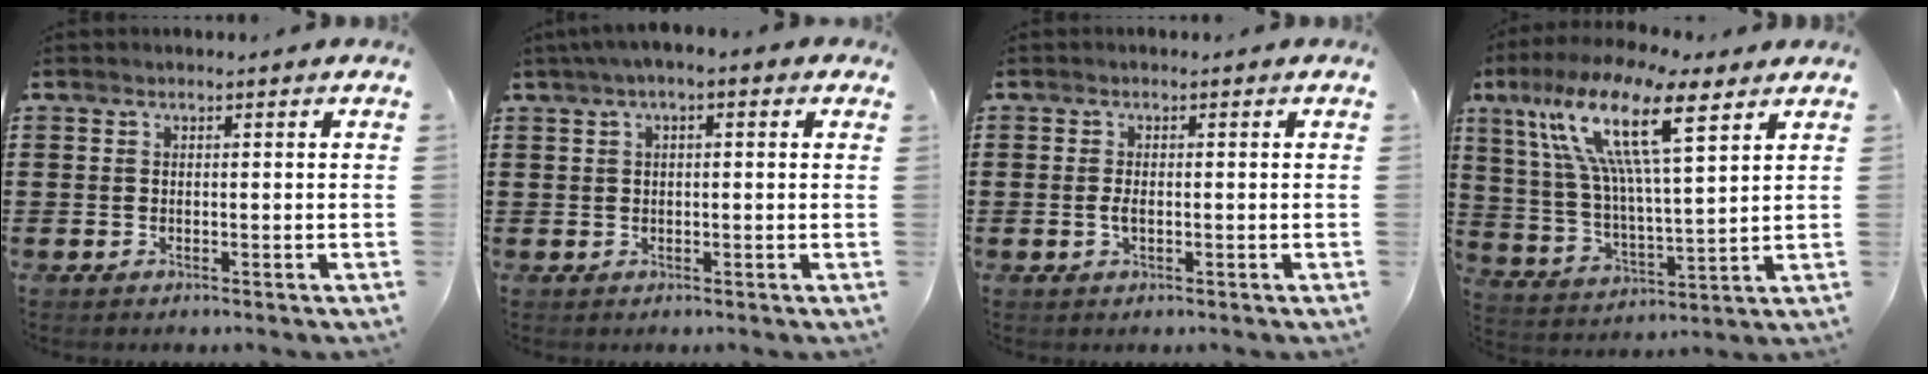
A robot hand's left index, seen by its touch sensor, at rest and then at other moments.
{"total": 2.2, "force": [0.3, 0.6, 2.1], "torque": [-0.039, 0.004, 0.003]}
{"total": 1.5, "force": [-0.3, 0.6, 1.3], "torque": [-0.033, -0.002, -0.009]}
{"total": 15.7, "force": [9.3, 3.6, 12.1], "torque": [-0.253, -0.029, 0.155]}